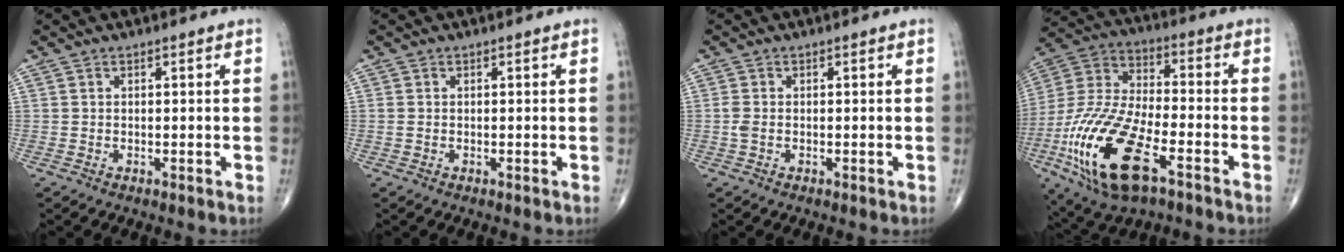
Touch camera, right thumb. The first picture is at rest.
{"total": 0.6, "force": [0.0, 0.4, 0.4], "torque": [-0.014, 0.004, 0.003]}
{"total": 1.5, "force": [-0.2, 0.9, 1.2], "torque": [-0.037, 0.002, -0.005]}
{"total": 23.0, "force": [-9.6, 9.7, 18.5], "torque": [-0.411, 0.015, -0.173]}